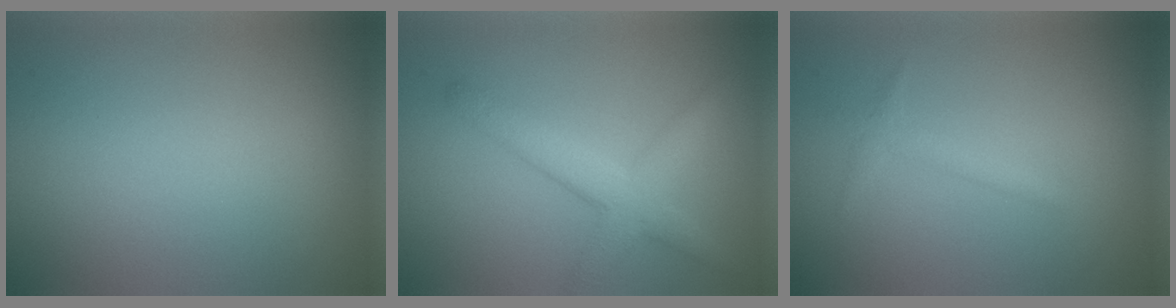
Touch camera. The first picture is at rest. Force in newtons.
{"total": 3.9, "press": 3.9, "slide": 0.2}
{"total": 1.1, "press": 1.1, "slide": 0.1}